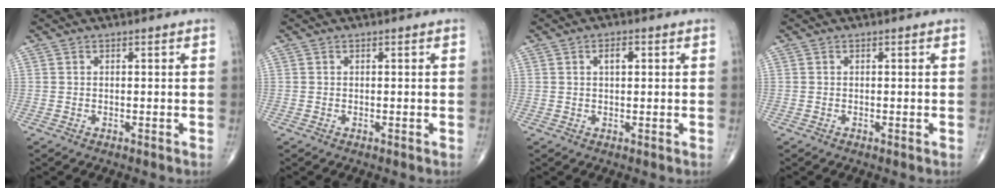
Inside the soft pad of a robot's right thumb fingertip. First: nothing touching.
{"total": 0.0}
{"total": 2.5, "force": [0.8, 1.2, 2.1], "torque": [-0.033, 0.001, 0.012]}
{"total": 0.0}